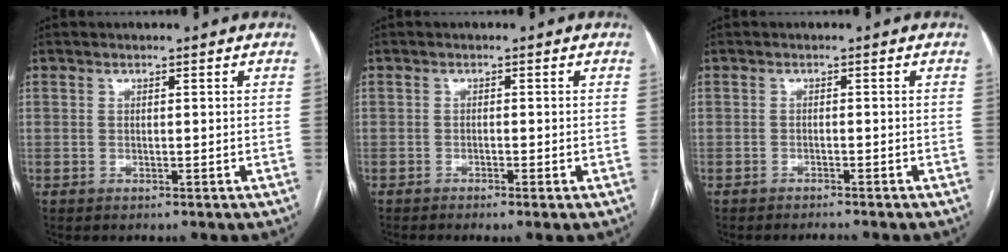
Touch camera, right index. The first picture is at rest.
{"total": 1.7, "force": [-1.0, 0.1, 1.4], "torque": [-0.025, -0.002, -0.017]}
{"total": 2.0, "force": [-1.9, 0.1, 0.6], "torque": [-0.008, -0.004, -0.024]}